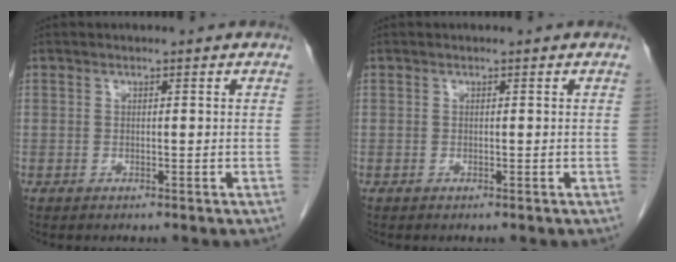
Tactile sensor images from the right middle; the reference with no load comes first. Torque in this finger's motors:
{"motor_torque": [0.37, 0.03, 0.02, -0.01]}